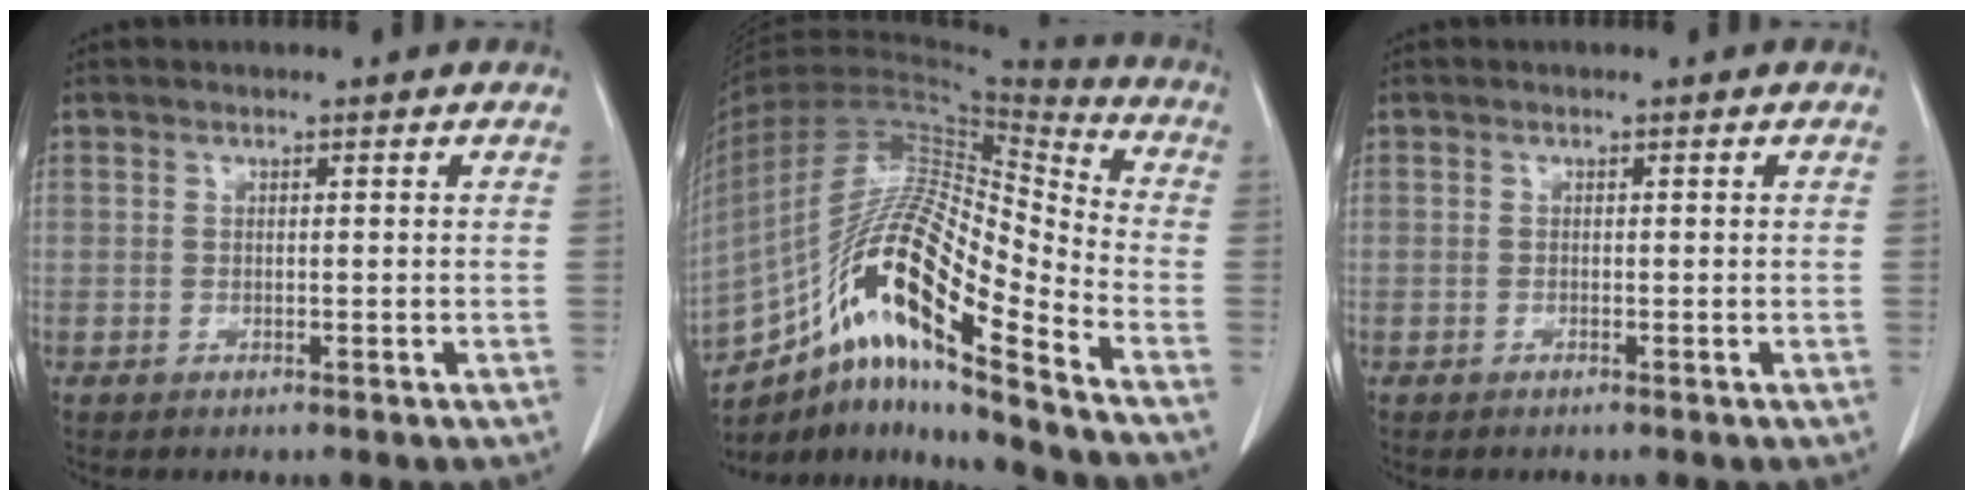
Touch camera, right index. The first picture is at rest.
{"total": 20.0, "force": [-12.1, 2.3, 15.8], "torque": [-0.310, 0.007, -0.217]}
{"total": 0.0}